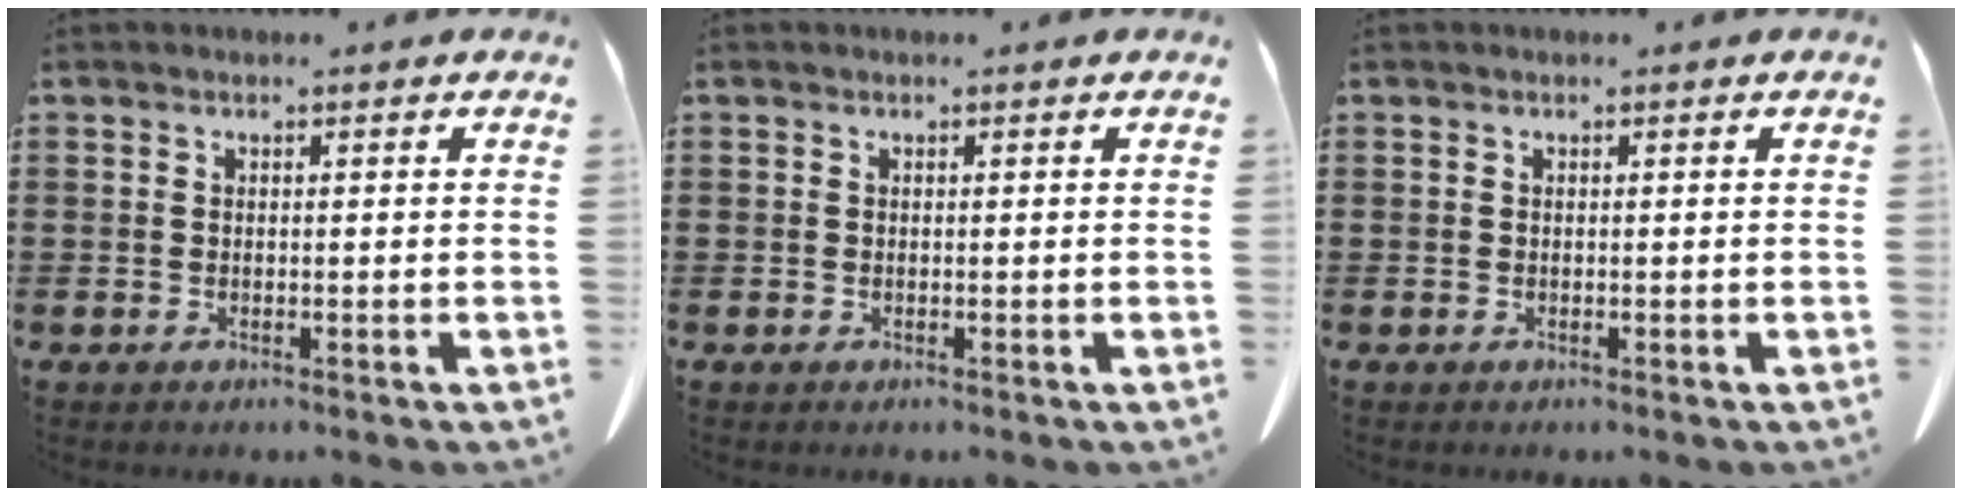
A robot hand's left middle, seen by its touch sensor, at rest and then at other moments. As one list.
[{"total": 0.0}, {"total": 0.0}]